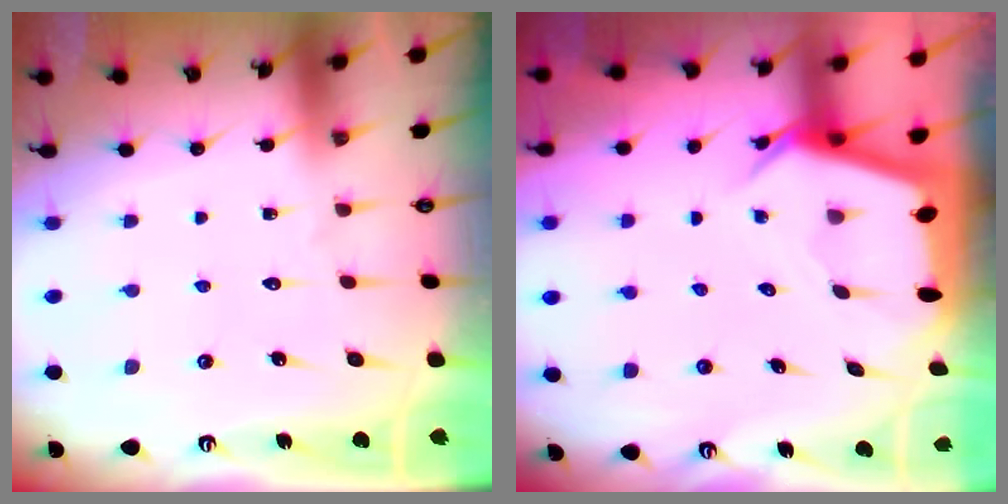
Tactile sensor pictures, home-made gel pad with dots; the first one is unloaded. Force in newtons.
{"total": 4.4, "press": 4.4, "slide": 0.5}